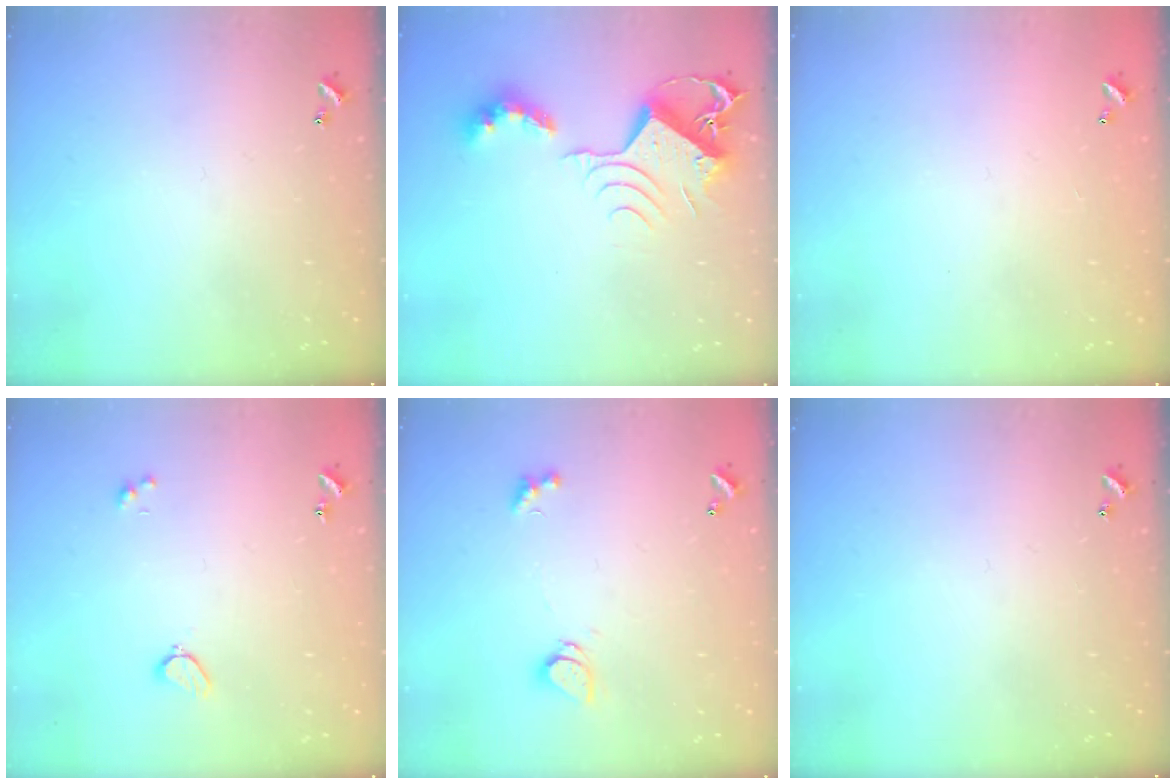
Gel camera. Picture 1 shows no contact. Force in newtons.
{"total": 11.6, "press": 11.6, "slide": 1.2}
{"total": 2.8, "press": 2.8, "slide": 0.1}
{"total": 2.0, "press": 1.9, "slide": 0.6}
{"total": 1.6, "press": 1.6, "slide": 0.2}
{"total": 0.0}